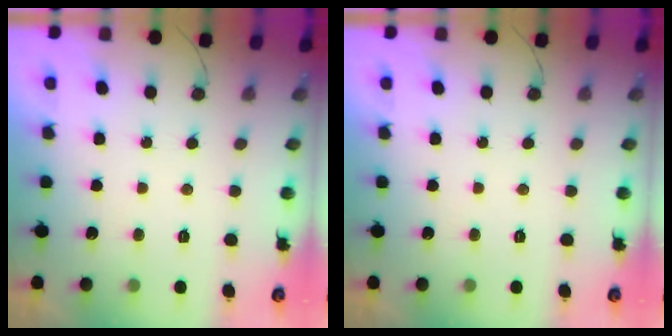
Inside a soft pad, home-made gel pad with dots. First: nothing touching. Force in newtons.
{"total": 0.0}